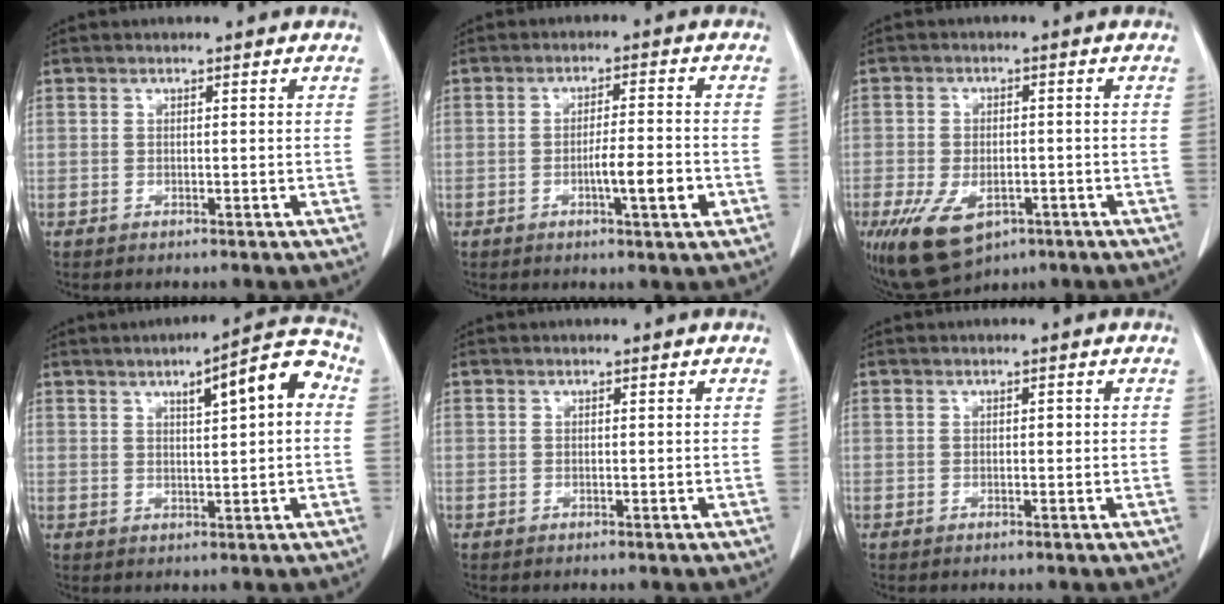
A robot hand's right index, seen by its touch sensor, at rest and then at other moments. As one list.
[{"total": 6.4, "force": [-2.1, 0.9, 6.0], "torque": [-0.096, 0.000, -0.029]}, {"total": 12.9, "force": [-6.5, 7.3, 8.3], "torque": [-0.180, -0.008, -0.094]}, {"total": 9.7, "force": [2.7, 2.2, 9.1], "torque": [-0.128, 0.028, 0.038]}, {"total": 0.0}, {"total": 1.0, "force": [-0.1, 0.6, 0.7], "torque": [-0.017, 0.008, 0.000]}]